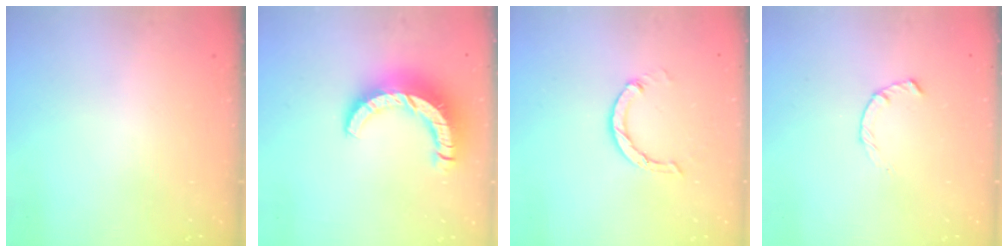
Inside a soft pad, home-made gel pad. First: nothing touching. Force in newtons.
{"total": 12.2, "press": 12.1, "slide": 1.3}
{"total": 4.4, "press": 4.3, "slide": 0.5}
{"total": 2.3, "press": 2.2, "slide": 0.4}